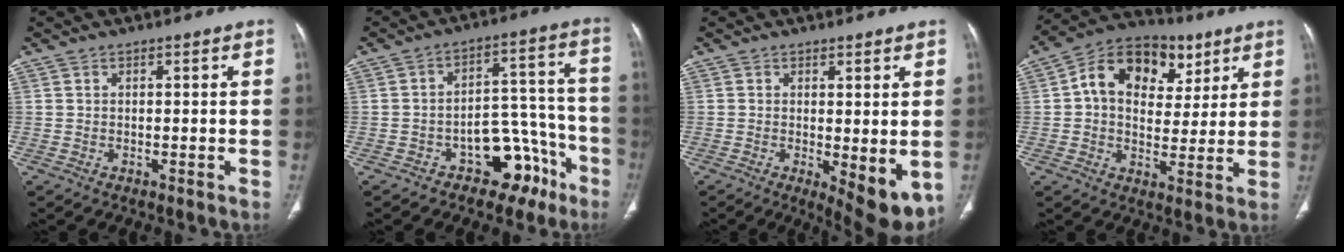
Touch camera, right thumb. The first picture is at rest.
{"total": 12.0, "force": [-7.1, 7.1, 6.6], "torque": [-0.041, 0.090, -0.098]}
{"total": 8.4, "force": [-1.4, 3.0, 7.7], "torque": [-0.103, -0.025, -0.013]}
{"total": 15.9, "force": [5.7, 11.4, 9.6], "torque": [-0.113, 0.008, 0.085]}